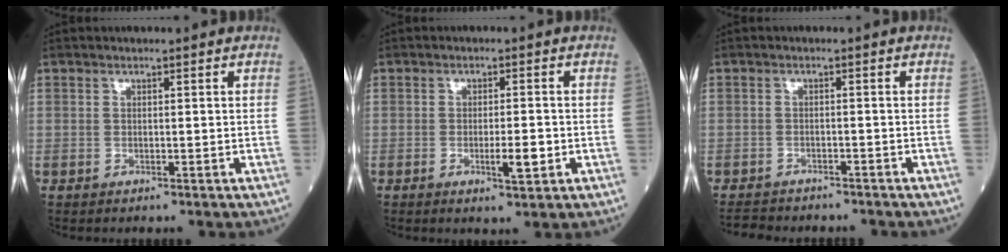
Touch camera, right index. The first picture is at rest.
{"total": 3.6, "force": [-1.0, 0.7, 3.4], "torque": [-0.056, -0.003, -0.012]}
{"total": 7.3, "force": [-6.7, 2.1, 2.2], "torque": [-0.041, -0.006, -0.092]}